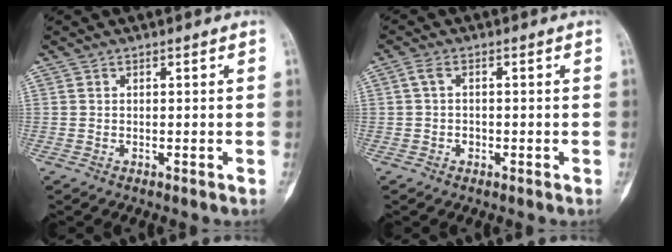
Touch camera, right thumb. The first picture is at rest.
{"total": 2.5, "force": [-0.2, 1.8, 1.7], "torque": [-0.036, 0.009, -0.006]}